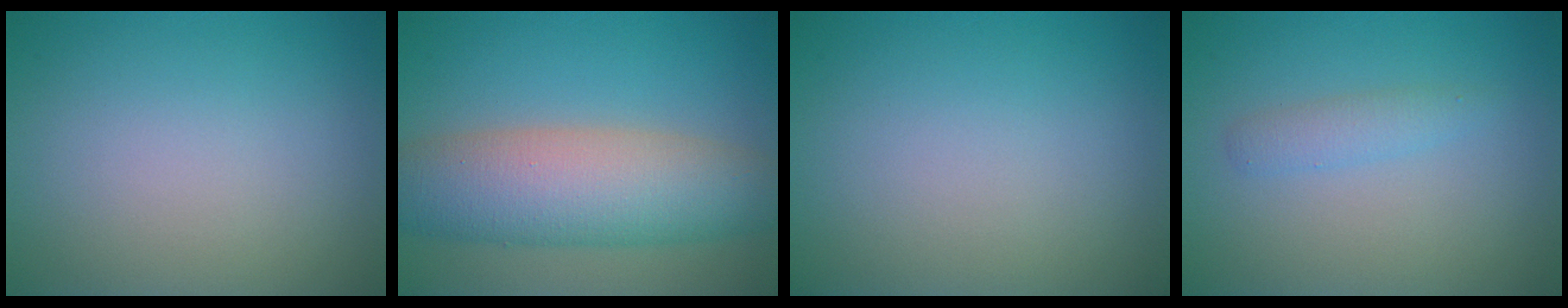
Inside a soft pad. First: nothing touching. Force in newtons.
{"total": 8.6, "press": 8.6, "slide": 0.2}
{"total": 0.0}
{"total": 1.4, "press": 1.4, "slide": 0.1}